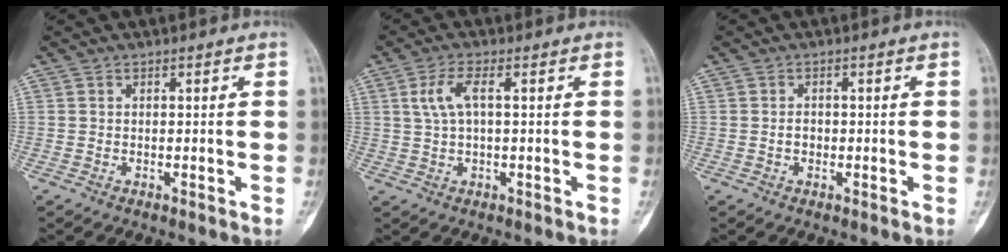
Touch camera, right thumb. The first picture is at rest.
{"total": 4.8, "force": [1.1, 1.6, 4.4], "torque": [-0.104, 0.013, 0.023]}
{"total": 1.5, "force": [-0.3, 1.1, 0.9], "torque": [-0.007, 0.005, -0.007]}